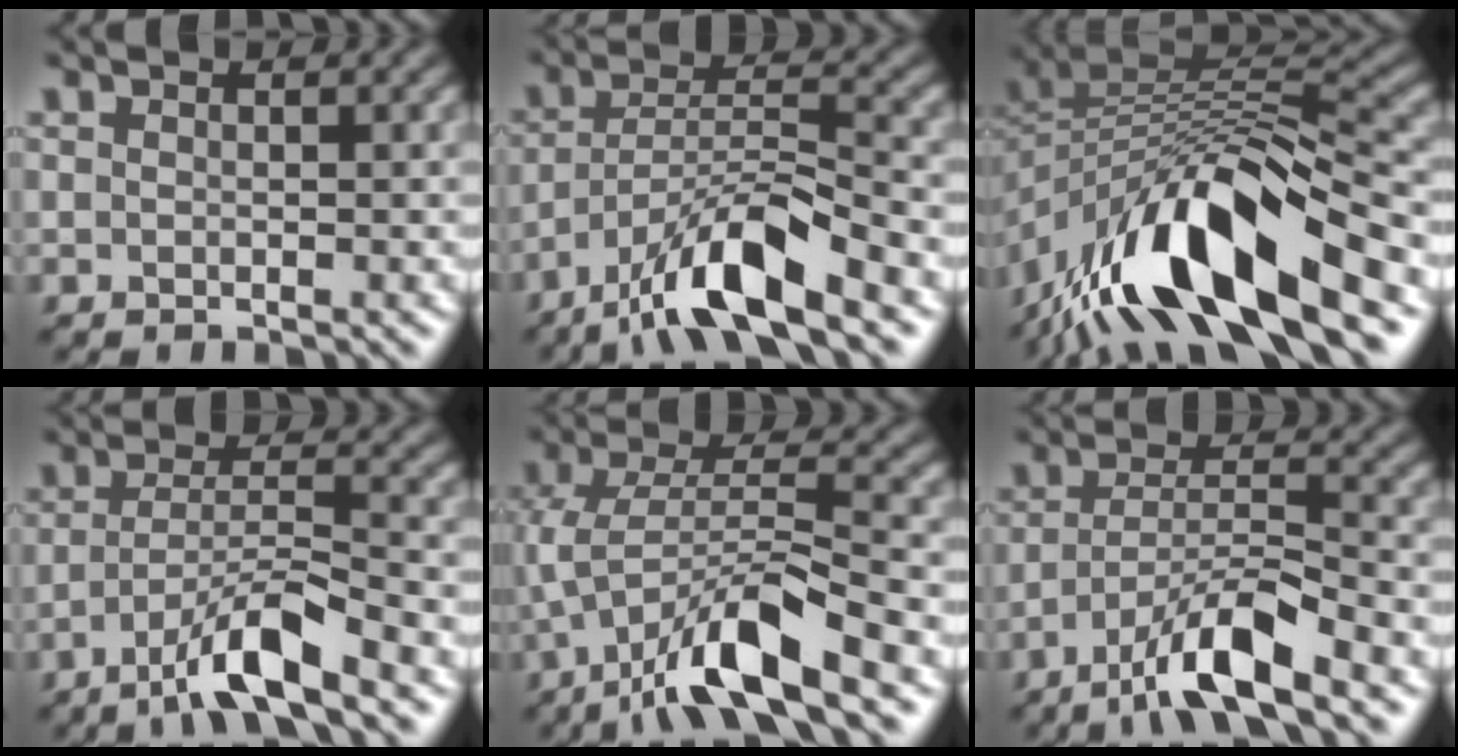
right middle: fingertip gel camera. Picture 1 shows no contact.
{"total": 8.8, "force": [-5.8, 1.9, 6.4], "torque": [-0.112, 0.010, -0.108]}
{"total": 14.0, "force": [-7.2, 5.3, 10.8], "torque": [-0.190, 0.009, -0.128]}
{"total": 5.8, "force": [-3.6, 0.8, 4.5], "torque": [-0.080, 0.008, -0.070]}
{"total": 9.4, "force": [-5.3, 2.3, 7.4], "torque": [-0.139, 0.011, -0.100]}
{"total": 6.9, "force": [-4.5, 1.2, 5.1], "torque": [-0.091, 0.007, -0.085]}